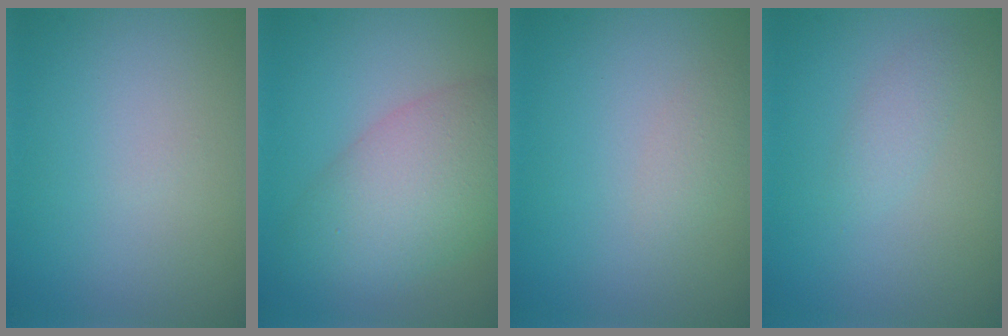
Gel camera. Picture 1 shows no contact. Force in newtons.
{"total": 7.3, "press": 7.3, "slide": 0.3}
{"total": 1.0, "press": 1.0, "slide": 0.0}
{"total": 1.3, "press": 1.3, "slide": 0.1}